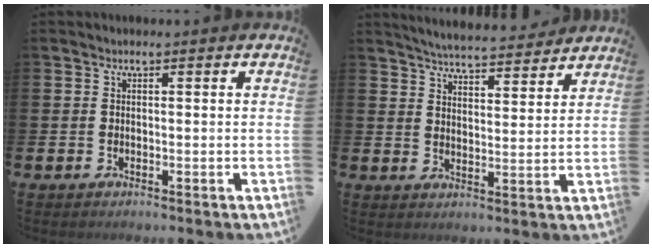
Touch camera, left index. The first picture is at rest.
{"total": 5.4, "force": [5.4, 0.2, 0.7], "torque": [-0.031, -0.038, 0.094]}